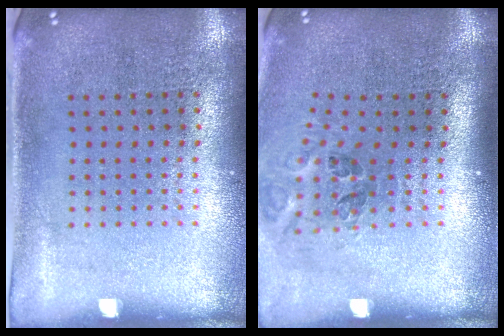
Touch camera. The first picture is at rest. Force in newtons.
{"total": 1.2, "press": 0.9, "slide": 0.7}